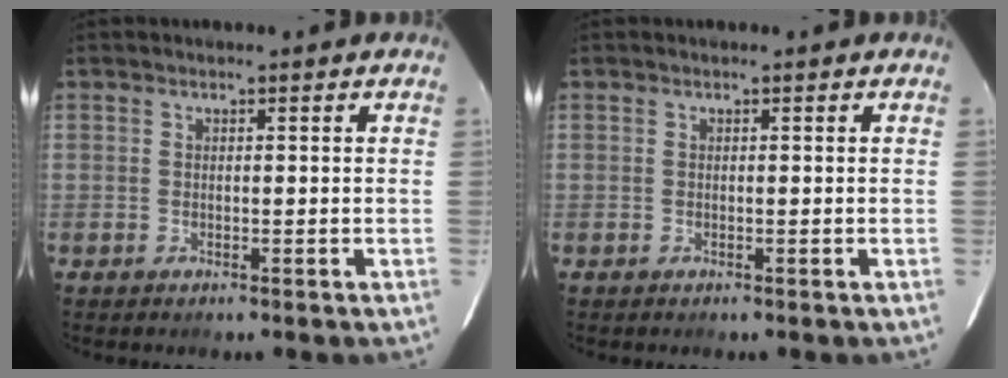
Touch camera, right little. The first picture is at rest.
{"total": 0.0}